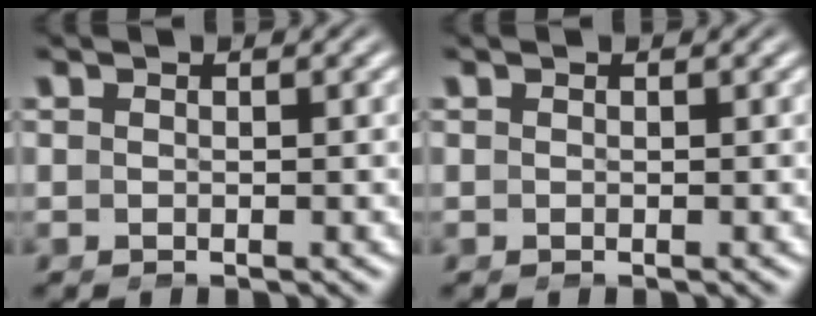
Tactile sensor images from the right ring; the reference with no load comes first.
{"total": 0.0}